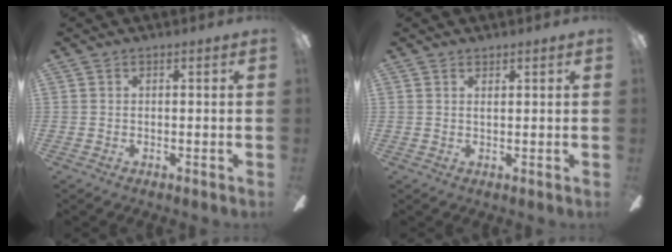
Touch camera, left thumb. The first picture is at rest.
{"total": 0.9, "force": [0.8, 0.2, 0.3], "torque": [-0.008, 0.001, 0.015]}